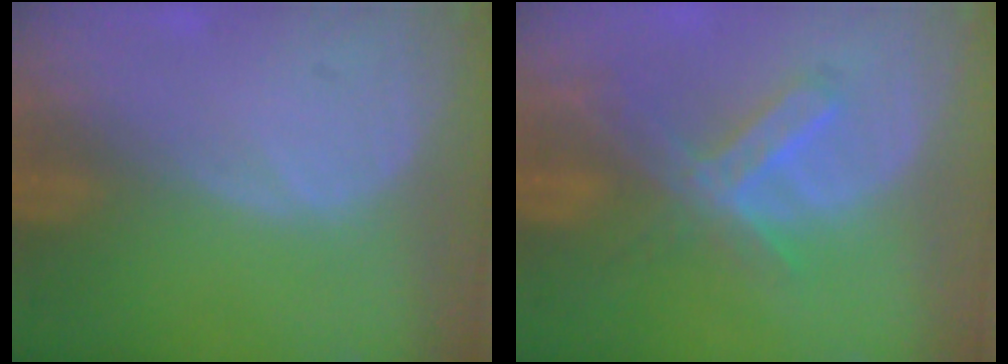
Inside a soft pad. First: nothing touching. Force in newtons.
{"total": 6.9, "press": 5.9, "slide": 3.5}